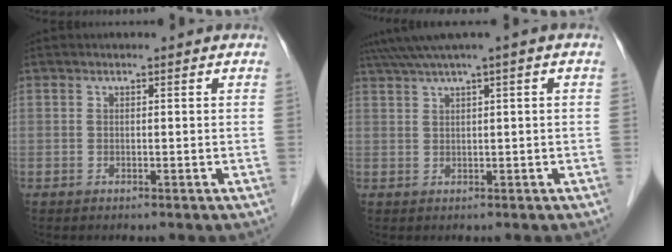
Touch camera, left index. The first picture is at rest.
{"total": 4.1, "force": [2.4, -0.8, 3.2], "torque": [-0.070, 0.024, 0.049]}